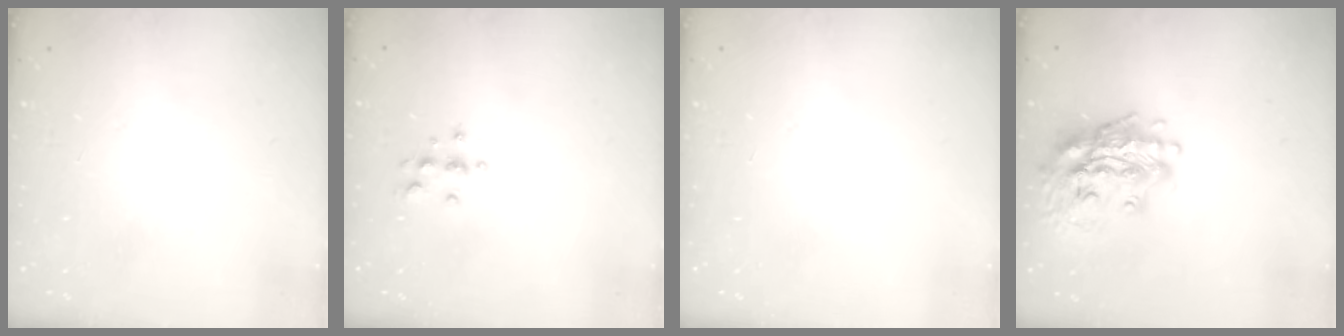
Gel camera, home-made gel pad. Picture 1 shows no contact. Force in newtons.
{"total": 4.0, "press": 3.9, "slide": 0.5}
{"total": 0.0}
{"total": 17.6, "press": 17.5, "slide": 2.3}